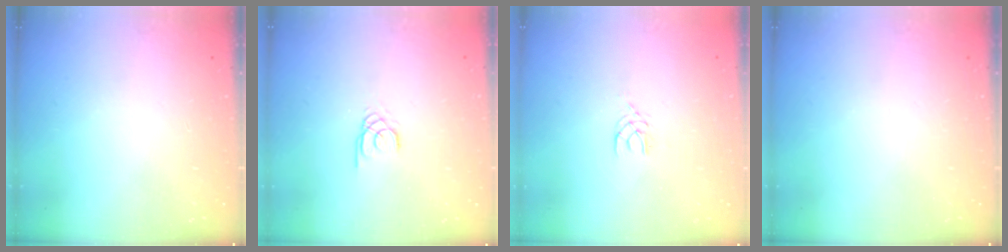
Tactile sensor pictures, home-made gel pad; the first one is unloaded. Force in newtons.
{"total": 1.5, "press": 1.5, "slide": 0.1}
{"total": 2.9, "press": 2.9, "slide": 0.4}
{"total": 0.0}